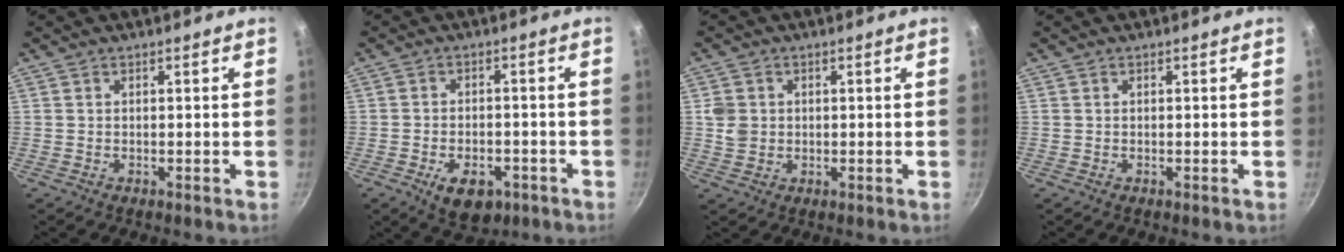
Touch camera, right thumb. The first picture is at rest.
{"total": 8.5, "force": [-3.9, 5.1, 5.6], "torque": [-0.064, 0.015, -0.050]}
{"total": 4.3, "force": [0.4, 3.8, 2.0], "torque": [-0.023, 0.001, 0.008]}
{"total": 0.0}